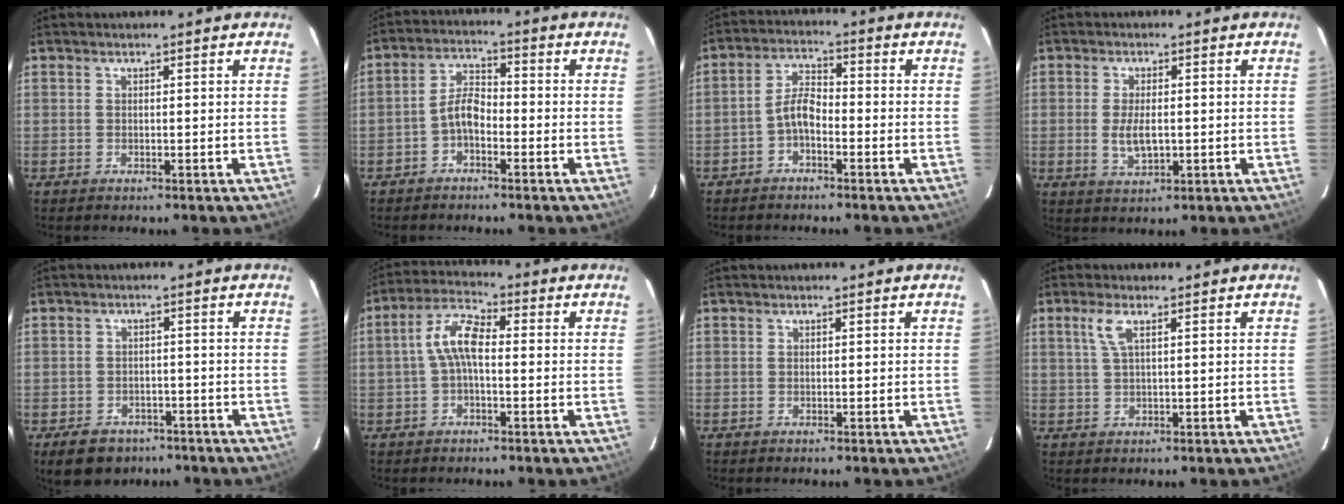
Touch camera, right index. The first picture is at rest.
{"total": 4.4, "force": [-2.3, 2.1, 3.1], "torque": [-0.065, 0.017, -0.046]}
{"total": 4.2, "force": [-2.3, 1.8, 3.0], "torque": [-0.065, 0.016, -0.046]}
{"total": 4.9, "force": [-0.6, 2.2, 4.4], "torque": [-0.088, -0.008, -0.007]}
{"total": 7.4, "force": [-4.7, 5.3, 2.3], "torque": [-0.054, 0.013, -0.059]}
{"total": 6.7, "force": [-0.3, 2.9, 6.0], "torque": [-0.128, 0.023, -0.008]}
{"total": 0.0}
{"total": 3.3, "force": [1.4, 0.7, 2.9], "torque": [-0.062, 0.005, 0.031]}